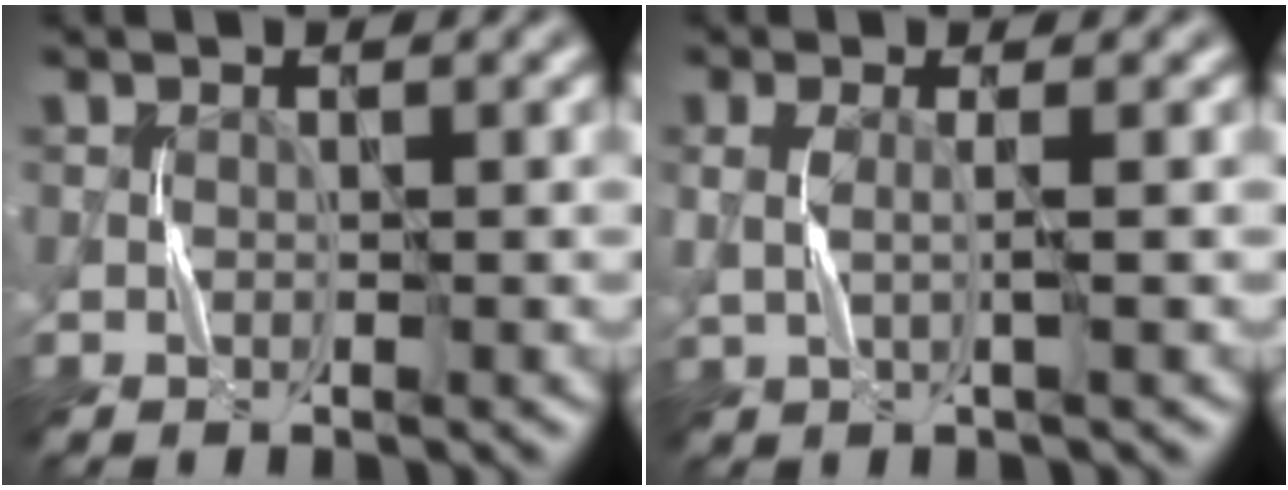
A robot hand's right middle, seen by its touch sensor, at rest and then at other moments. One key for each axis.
{"total": 1.4, "fx": 0.3, "fy": 0.2, "fz": 1.4, "tx": -0.031, "ty": 0.000, "tz": 0.007}